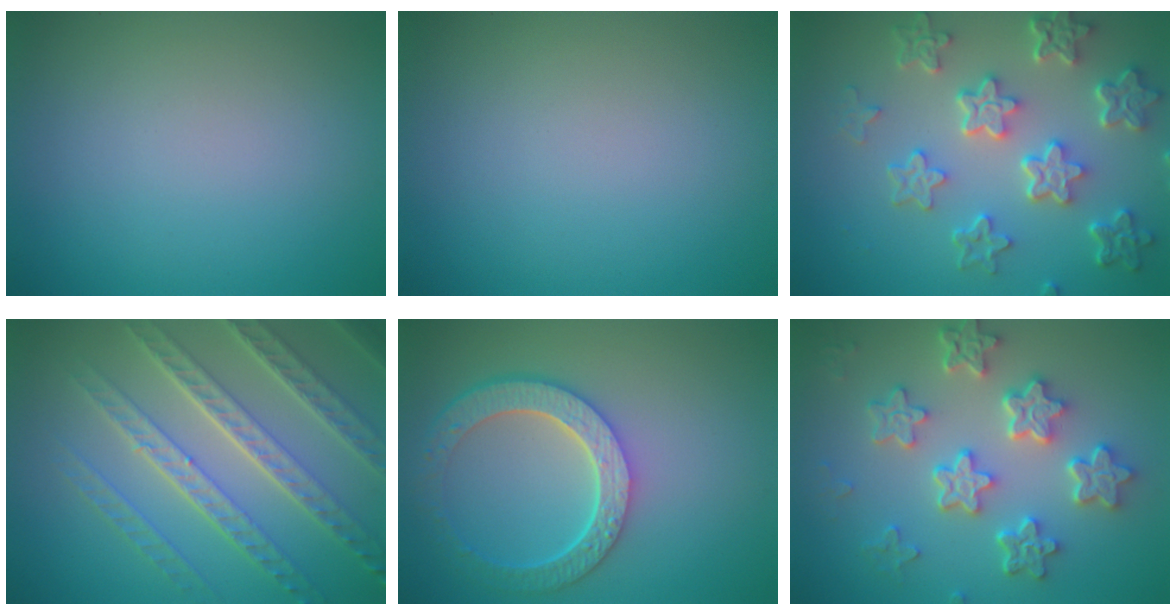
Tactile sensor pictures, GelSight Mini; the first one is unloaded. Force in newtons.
{"total": 0.0}
{"total": 6.6, "press": 4.9, "slide": 4.4}
{"total": 8.0, "press": 5.5, "slide": 5.9}
{"total": 5.8, "press": 4.5, "slide": 3.7}
{"total": 5.8, "press": 4.7, "slide": 3.4}